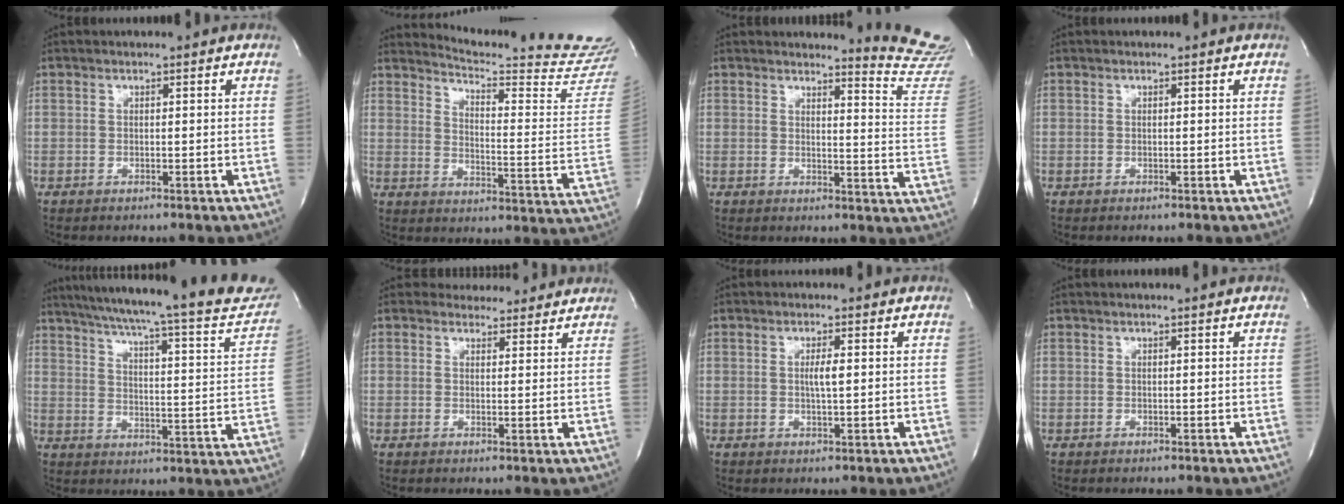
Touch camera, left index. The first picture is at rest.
{"total": 20.9, "force": [20.2, -1.5, 5.1], "torque": [-0.088, -0.149, 0.240]}
{"total": 10.8, "force": [10.7, -1.7, -0.1], "torque": [0.003, -0.140, 0.096]}
{"total": 0.0}
{"total": 29.1, "force": [25.6, 2.8, 13.5], "torque": [-0.204, -0.062, 0.311]}
{"total": 5.6, "force": [5.2, 2.1, 0.5], "torque": [0.000, 0.004, 0.054]}
{"total": 2.2, "force": [0.2, 0.1, 2.2], "torque": [-0.041, -0.001, 0.002]}
{"total": 0.0}